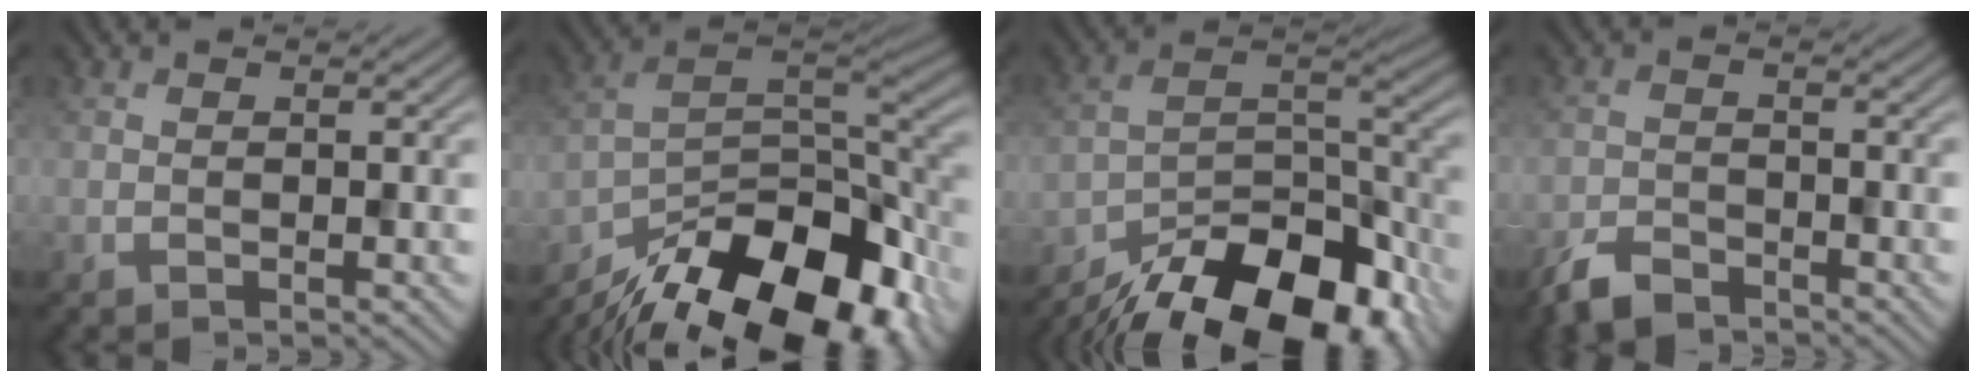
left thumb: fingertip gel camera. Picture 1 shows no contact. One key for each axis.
{"total": 19.0, "fx": -13.7, "fy": 7.4, "fz": 10.9, "tx": -0.202, "ty": -0.031, "tz": -0.213}
{"total": 18.1, "fx": -14.1, "fy": 6.5, "fz": 9.3, "tx": -0.187, "ty": -0.028, "tz": -0.208}
{"total": 4.2, "fx": -3.5, "fy": 1.6, "fz": 1.7, "tx": -0.031, "ty": -0.005, "tz": -0.076}